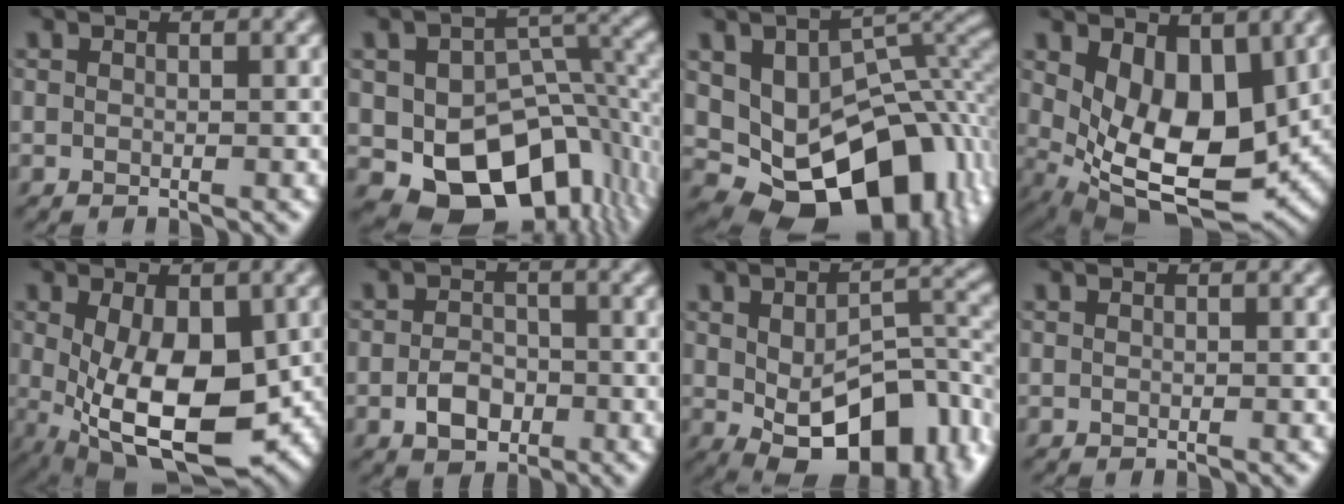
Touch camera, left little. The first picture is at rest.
{"total": 12.0, "force": [-4.3, 8.0, 7.9], "torque": [-0.123, -0.021, -0.054]}
{"total": 14.6, "force": [-3.2, 9.8, 10.4], "torque": [-0.148, -0.025, -0.037]}
{"total": 8.3, "force": [1.1, 4.7, 6.8], "torque": [-0.124, -0.025, 0.029]}
{"total": 11.1, "force": [-1.7, 5.9, 9.2], "torque": [-0.170, -0.035, -0.014]}
{"total": 3.1, "force": [-1.3, 2.2, 1.9], "torque": [-0.033, 0.001, -0.026]}
{"total": 12.4, "force": [-4.3, 6.6, 9.5], "torque": [-0.150, -0.021, -0.051]}
{"total": 0.0}